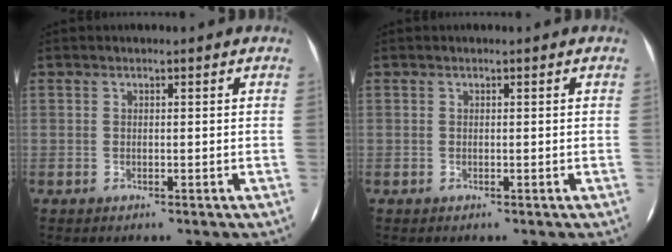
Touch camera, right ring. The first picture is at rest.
{"total": 0.0}